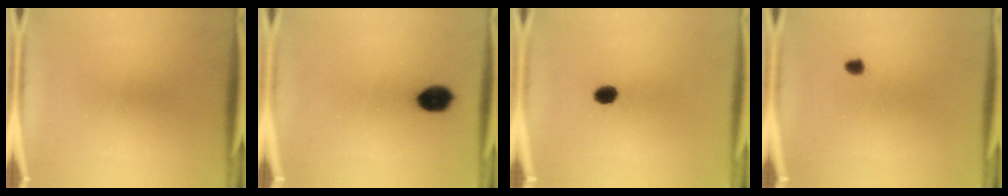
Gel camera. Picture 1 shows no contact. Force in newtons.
{"total": 6.1}
{"total": 3.1}
{"total": 1.3}